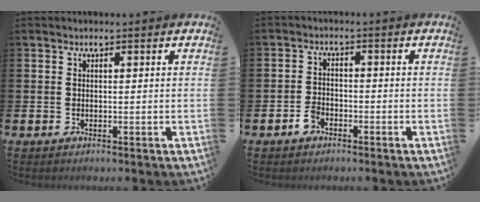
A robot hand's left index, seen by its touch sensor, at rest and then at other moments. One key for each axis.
{"total": 2.3, "fx": -1.6, "fy": 1.3, "fz": 0.9, "tx": -0.024, "ty": 0.009, "tz": -0.032}